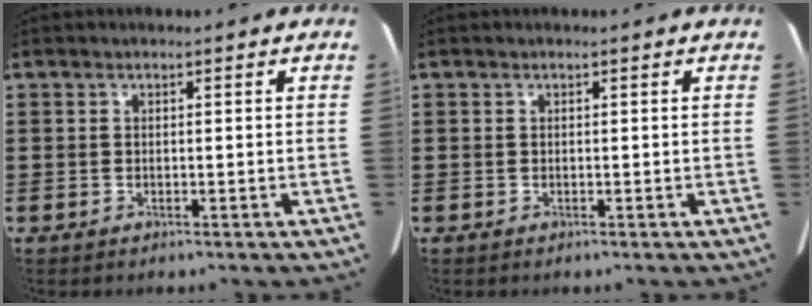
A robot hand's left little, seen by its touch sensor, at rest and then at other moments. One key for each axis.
{"total": 0.0}